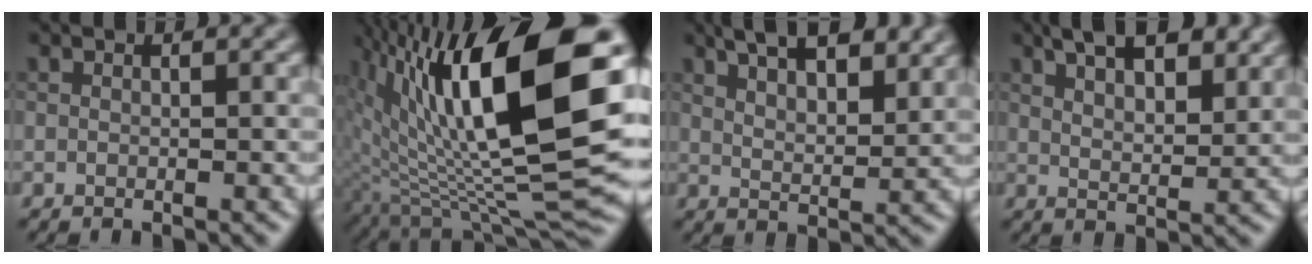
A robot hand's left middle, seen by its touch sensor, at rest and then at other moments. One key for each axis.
{"total": 17.4, "fx": 4.0, "fy": 6.5, "fz": 15.7, "tx": -0.254, "ty": 0.004, "tz": 0.073}
{"total": 8.2, "fx": 5.4, "fy": 3.1, "fz": 5.3, "tx": -0.064, "ty": 0.021, "tz": 0.064}
{"total": 7.1, "fx": 4.6, "fy": 2.8, "fz": 4.7, "tx": -0.062, "ty": 0.019, "tz": 0.059}